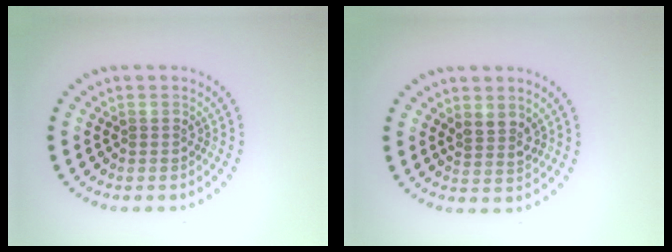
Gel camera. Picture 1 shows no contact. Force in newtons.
{"total": 1.8, "press": 1.5, "slide": 1.0}